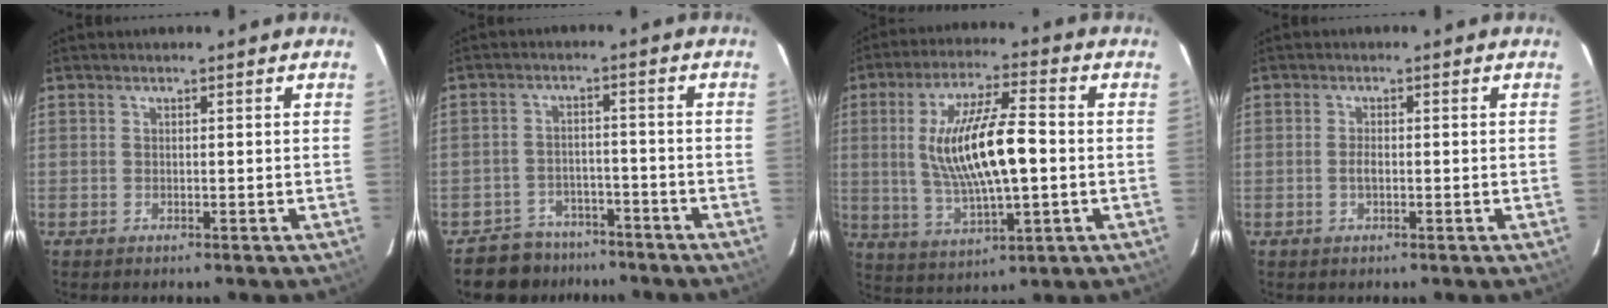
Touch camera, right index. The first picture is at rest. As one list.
[{"total": 7.9, "force": [-6.4, 4.4, 0.8], "torque": [-0.036, 0.016, -0.094]}, {"total": 15.4, "force": [0.2, 4.4, 14.7], "torque": [-0.277, 0.000, 0.015]}, {"total": 1.5, "force": [-0.4, 0.7, 1.3], "torque": [-0.028, -0.001, -0.007]}]